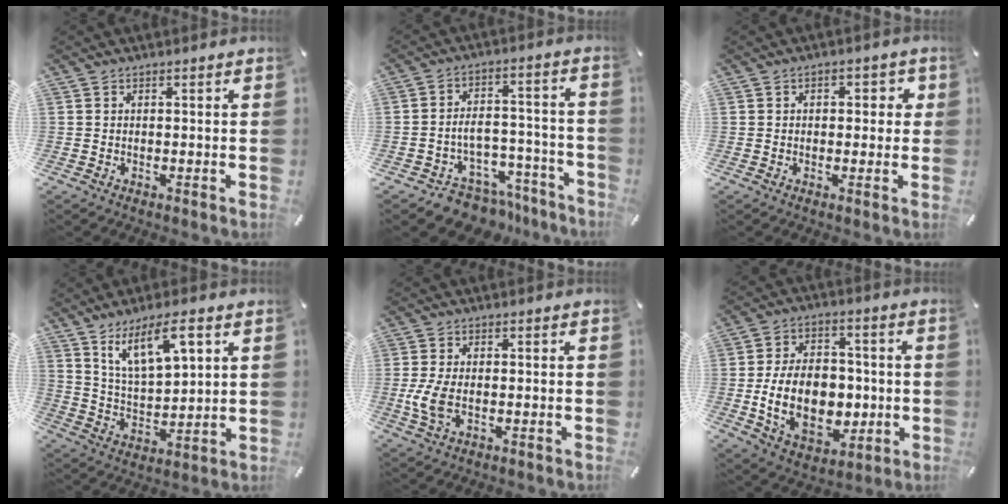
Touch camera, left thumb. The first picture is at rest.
{"total": 8.7, "force": [-5.1, 6.3, 3.1], "torque": [-0.045, 0.031, -0.080]}
{"total": 3.0, "force": [-0.1, 2.2, 2.1], "torque": [-0.017, 0.002, -0.011]}
{"total": 11.0, "force": [7.3, 4.1, 7.2], "torque": [-0.143, -0.020, 0.132]}
{"total": 5.8, "force": [-1.1, 2.9, 4.9], "torque": [-0.114, -0.007, -0.021]}
{"total": 18.1, "force": [-2.6, 12.2, 13.0], "torque": [-0.243, 0.005, -0.038]}